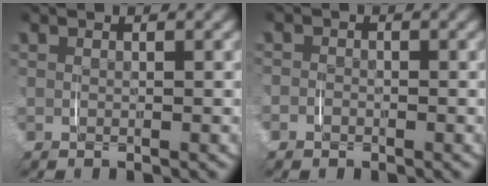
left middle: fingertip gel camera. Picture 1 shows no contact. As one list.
[{"total": 1.6, "force": [-0.7, 1.5, 0.0], "torque": [-0.007, -0.003, -0.020]}]